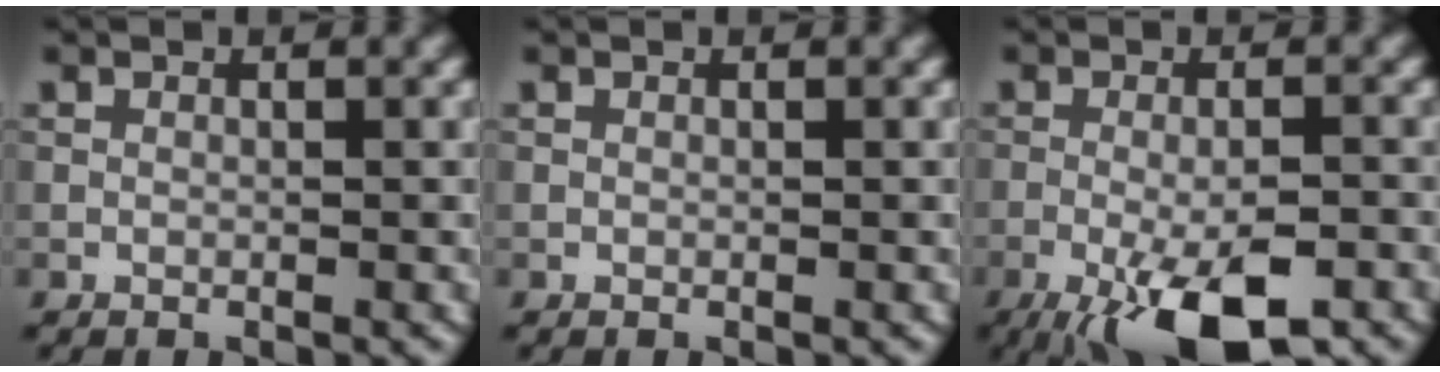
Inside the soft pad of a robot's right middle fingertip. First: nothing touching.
{"total": 0.0}
{"total": 8.7, "force": [-4.5, 2.6, 7.0], "torque": [-0.119, -0.010, -0.073]}